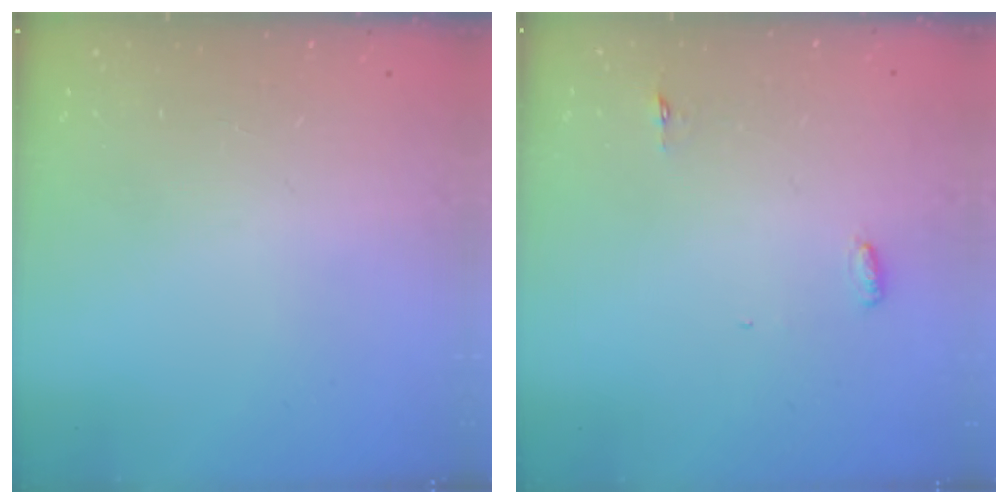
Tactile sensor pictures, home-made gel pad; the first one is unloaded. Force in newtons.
{"total": 3.0, "press": 2.8, "slide": 0.9}